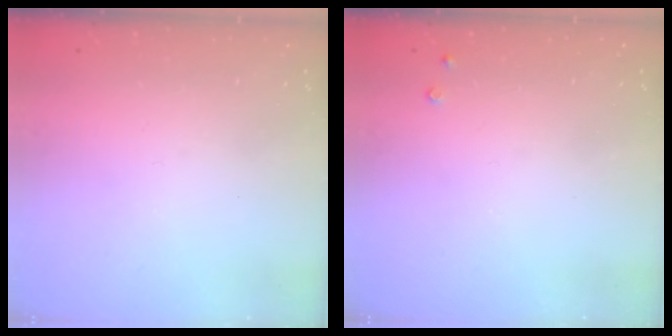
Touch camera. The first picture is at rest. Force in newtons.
{"total": 1.8, "press": 1.8, "slide": 0.4}